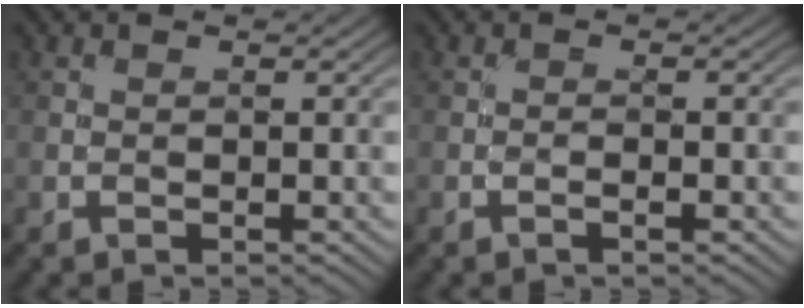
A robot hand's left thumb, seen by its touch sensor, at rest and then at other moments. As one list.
[{"total": 0.7, "force": [-0.4, 0.0, 0.6], "torque": [-0.011, 0.004, -0.011]}]